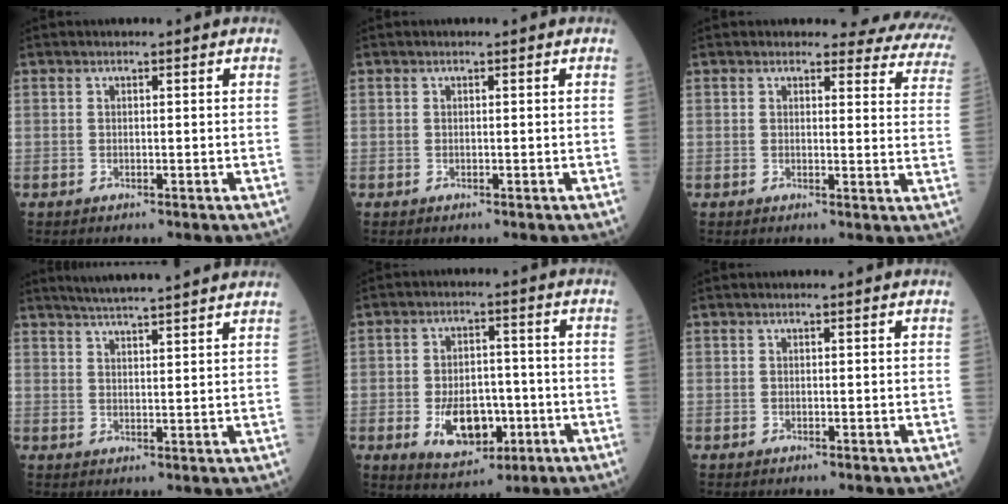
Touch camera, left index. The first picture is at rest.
{"total": 0.0}
{"total": 11.8, "force": [11.1, 3.3, 2.3], "torque": [0.021, -0.061, 0.076]}
{"total": 12.7, "force": [11.5, -0.2, 5.4], "torque": [-0.085, 0.019, 0.150]}
{"total": 9.0, "force": [-2.9, 5.4, 6.5], "torque": [-0.114, 0.002, -0.040]}
{"total": 0.0}